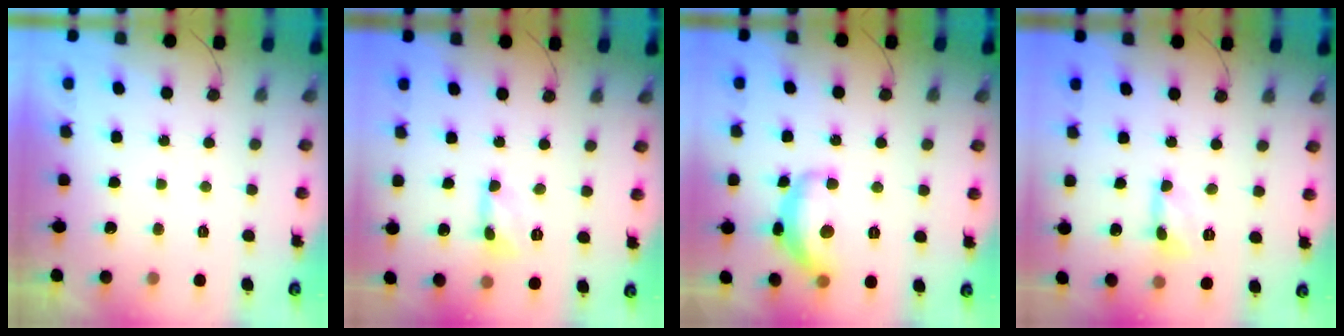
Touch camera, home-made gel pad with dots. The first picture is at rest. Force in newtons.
{"total": 1.0, "press": 1.0, "slide": 0.1}
{"total": 14.2, "press": 14.2, "slide": 1.0}
{"total": 1.0, "press": 1.0, "slide": 0.1}